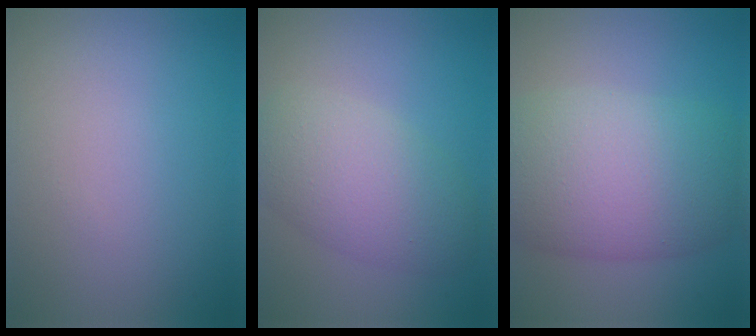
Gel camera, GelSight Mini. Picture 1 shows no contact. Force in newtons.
{"total": 5.5, "press": 5.5, "slide": 0.2}
{"total": 10.0, "press": 10.0, "slide": 0.3}